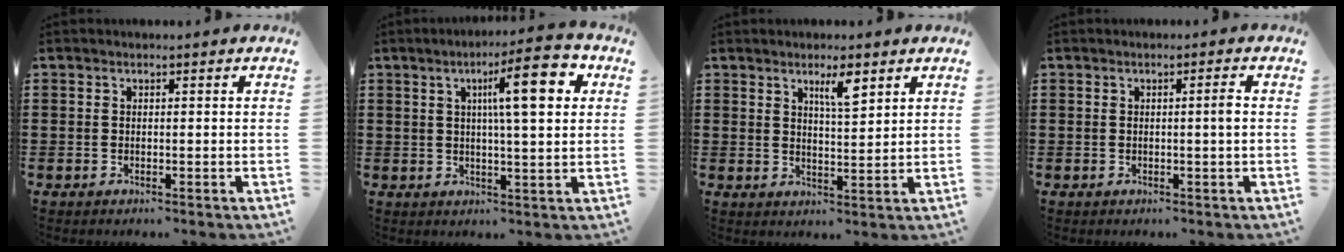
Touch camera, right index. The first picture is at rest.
{"total": 11.4, "force": [3.7, 2.3, 10.5], "torque": [-0.176, 0.000, 0.052]}
{"total": 4.1, "force": [2.6, 0.8, 3.0], "torque": [-0.048, -0.001, 0.041]}
{"total": 1.7, "force": [0.1, -0.3, 1.7], "torque": [-0.030, -0.001, -0.002]}